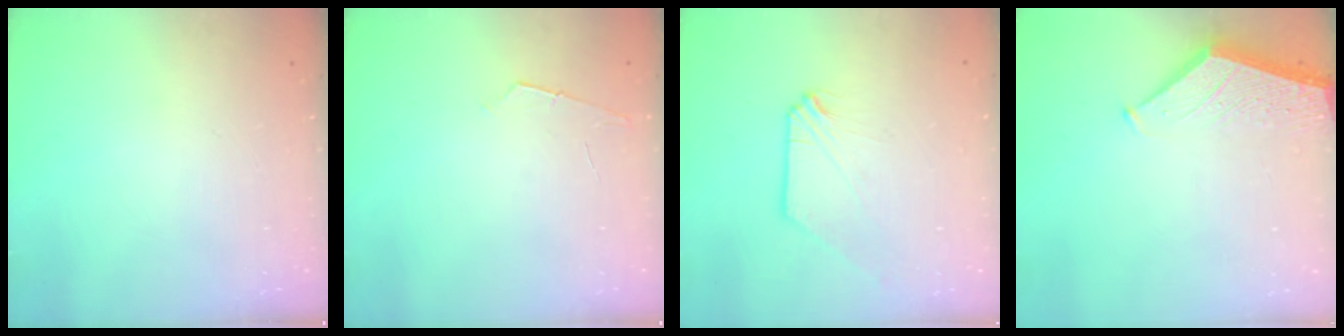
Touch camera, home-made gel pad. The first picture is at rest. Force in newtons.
{"total": 4.1, "press": 4.0, "slide": 0.5}
{"total": 0.0}
{"total": 1.8, "press": 1.8, "slide": 0.2}